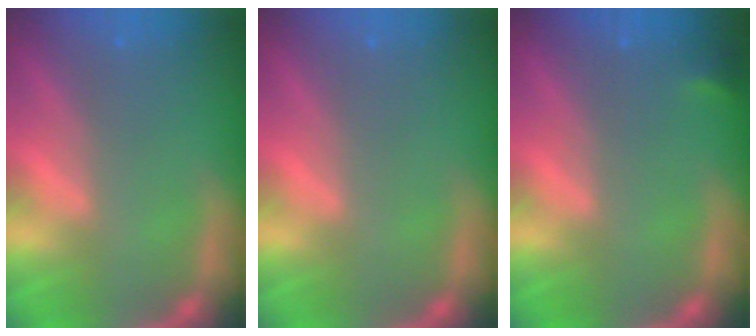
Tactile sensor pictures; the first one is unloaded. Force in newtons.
{"total": 0.0}
{"total": 0.9}